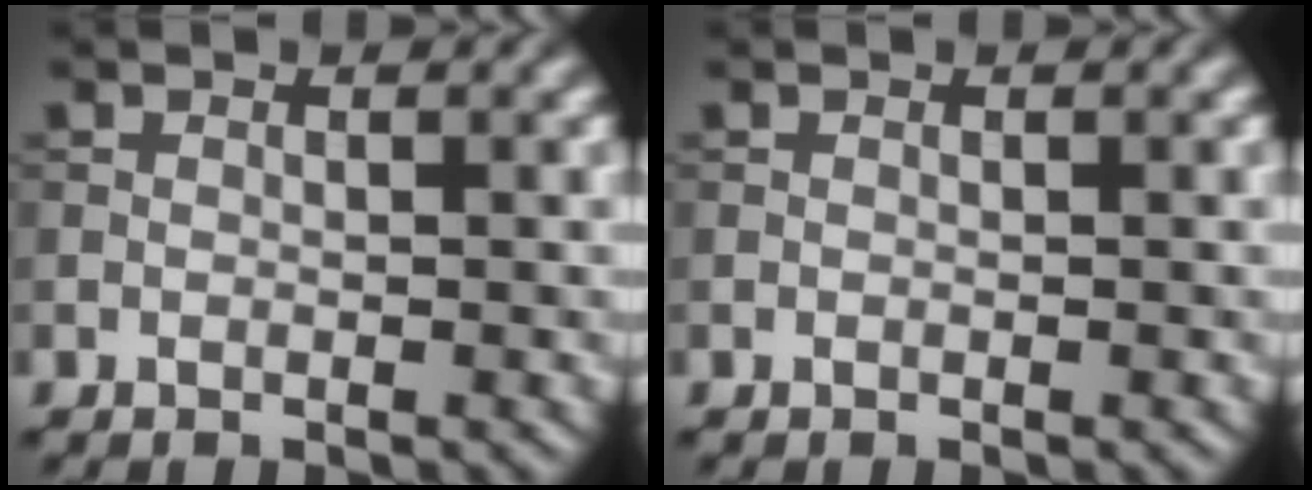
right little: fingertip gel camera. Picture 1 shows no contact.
{"total": 0.0}